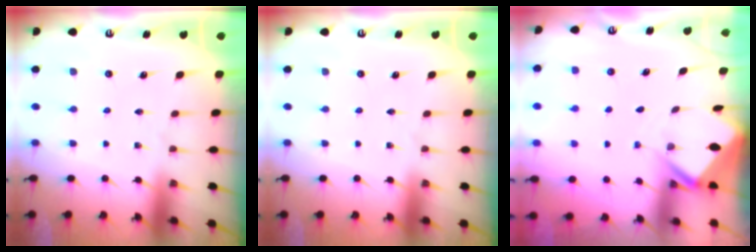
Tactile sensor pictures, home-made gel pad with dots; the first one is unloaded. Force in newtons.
{"total": 0.0}
{"total": 2.4, "press": 2.4, "slide": 0.1}